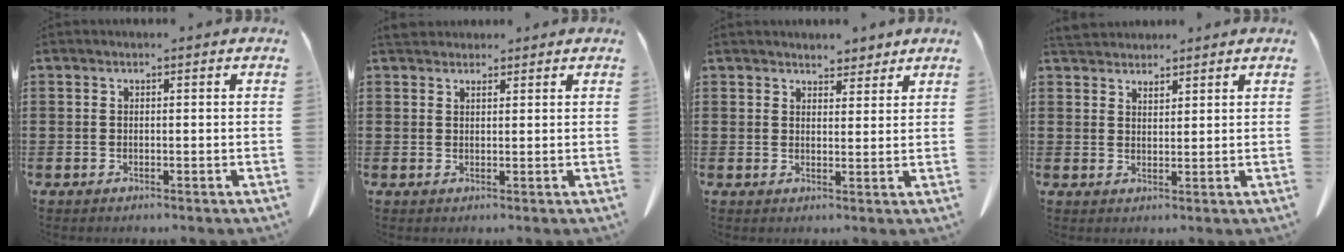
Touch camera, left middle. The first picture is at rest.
{"total": 2.0, "force": [1.8, 0.8, 0.4], "torque": [-0.014, 0.005, 0.035]}
{"total": 3.7, "force": [3.5, 1.2, 0.3], "torque": [-0.008, -0.008, 0.066]}
{"total": 3.0, "force": [2.9, 0.7, 0.0], "torque": [-0.008, -0.004, 0.057]}